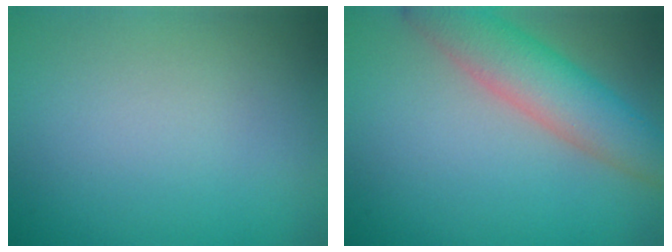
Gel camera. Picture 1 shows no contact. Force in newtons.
{"total": 5.8, "press": 5.8, "slide": 0.2}